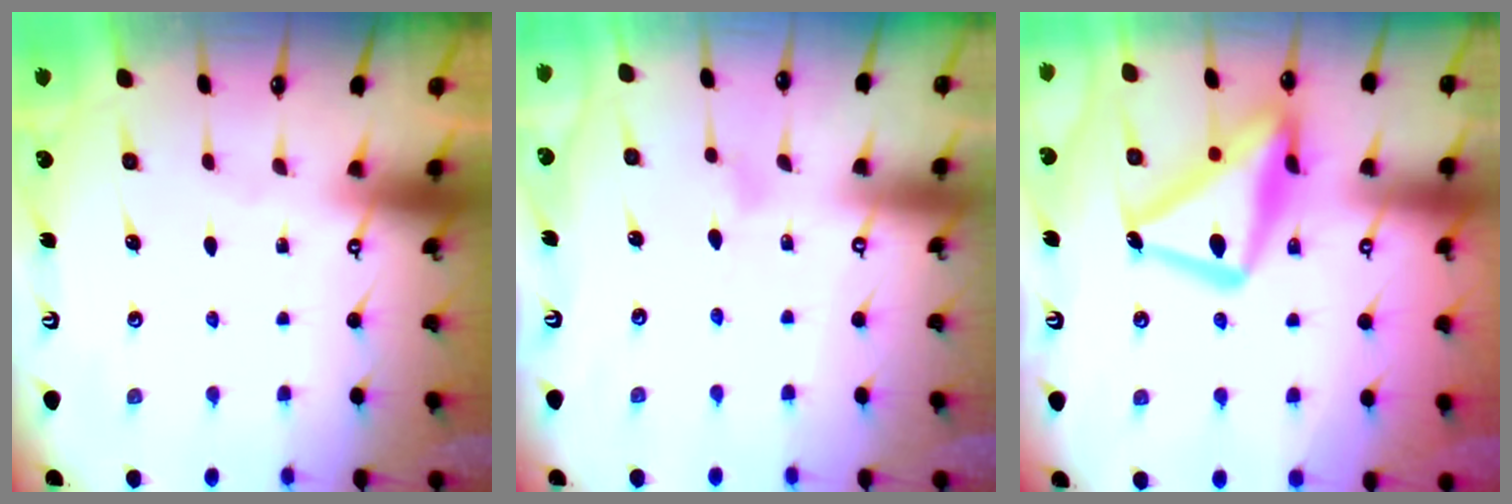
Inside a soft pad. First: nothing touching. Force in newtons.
{"total": 4.2, "press": 4.2, "slide": 0.3}
{"total": 20.5, "press": 20.4, "slide": 1.7}